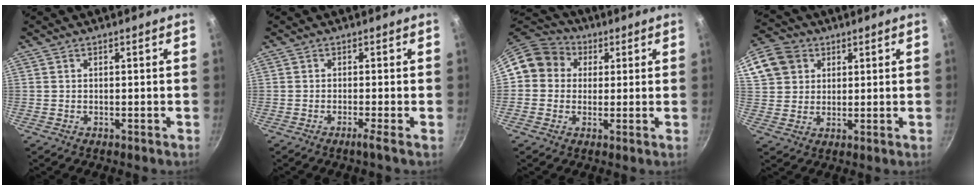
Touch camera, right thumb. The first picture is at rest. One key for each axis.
{"total": 1.7, "fx": -1.0, "fy": -0.6, "fz": 1.3, "tx": -0.033, "ty": 0.003, "tz": -0.019}
{"total": 9.9, "fx": 2.4, "fy": 8.9, "fz": 3.6, "tx": -0.035, "ty": 0.019, "tz": 0.020}
{"total": 14.3, "fx": 5.7, "fy": 11.8, "fz": 5.8, "tx": -0.123, "ty": 0.026, "tz": 0.105}